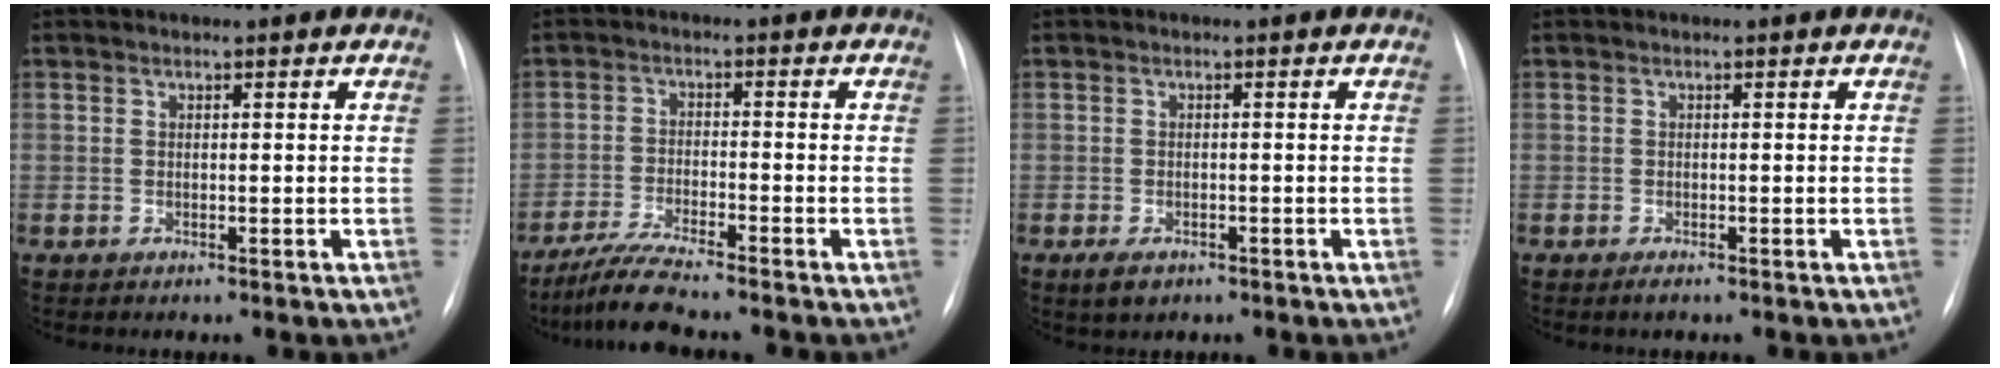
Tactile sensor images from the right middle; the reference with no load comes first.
{"total": 5.7, "force": [-5.1, -0.7, 2.6], "torque": [-0.053, -0.026, -0.097]}
{"total": 2.5, "force": [-1.5, 1.4, 1.5], "torque": [-0.031, -0.003, -0.016]}
{"total": 0.7, "force": [-0.4, 0.3, 0.5], "torque": [-0.004, 0.000, 0.000]}